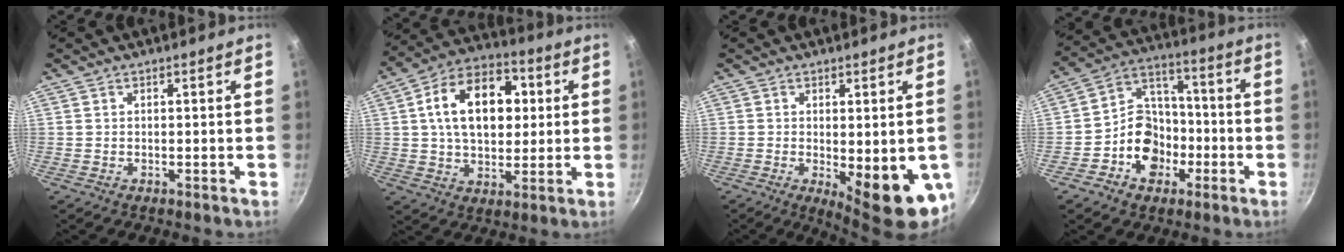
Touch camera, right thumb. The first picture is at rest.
{"total": 17.9, "force": [3.3, 11.8, 13.0], "torque": [-0.175, 0.018, 0.042]}
{"total": 12.5, "force": [-2.6, 4.2, 11.4], "torque": [-0.130, -0.013, -0.021]}
{"total": 12.6, "force": [-4.4, 10.2, 6.0], "torque": [-0.060, 0.052, -0.084]}